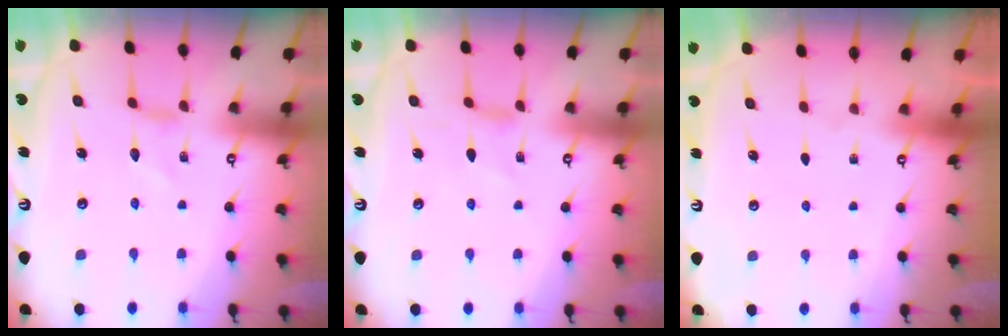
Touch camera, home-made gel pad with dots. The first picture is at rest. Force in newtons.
{"total": 1.4, "press": 1.4, "slide": 0.3}
{"total": 0.0}